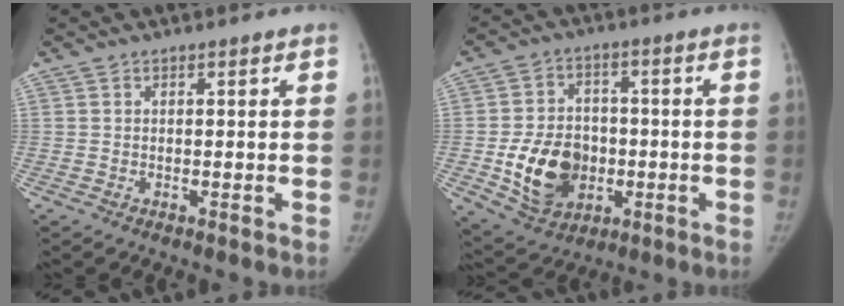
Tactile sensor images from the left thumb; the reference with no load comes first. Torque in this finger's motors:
{"motor_torque": [-0.43, 1.84, 0.00, 0.01, 0.13]}